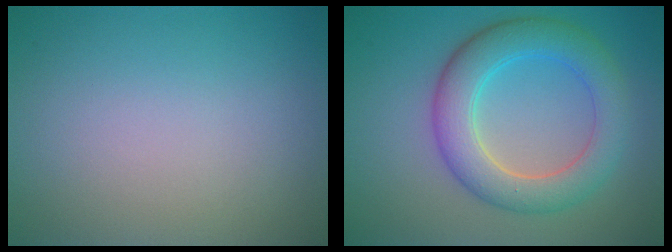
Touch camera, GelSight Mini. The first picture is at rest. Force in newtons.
{"total": 6.1, "press": 6.1, "slide": 0.5}